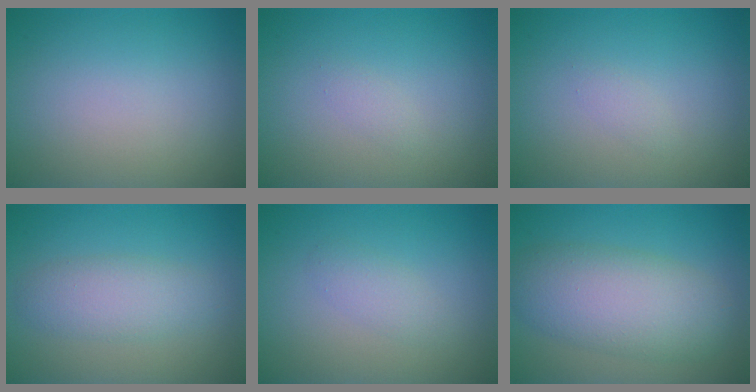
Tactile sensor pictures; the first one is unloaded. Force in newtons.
{"total": 0.7, "press": 0.7, "slide": 0.0}
{"total": 0.7, "press": 0.7, "slide": 0.0}
{"total": 3.3, "press": 3.3, "slide": 0.0}
{"total": 1.5, "press": 1.5, "slide": 0.1}
{"total": 6.9, "press": 6.9, "slide": 0.2}